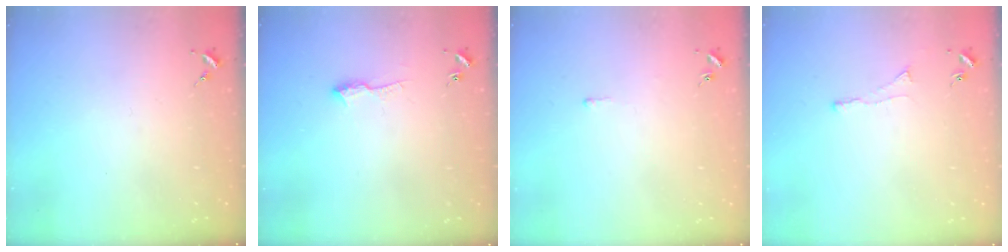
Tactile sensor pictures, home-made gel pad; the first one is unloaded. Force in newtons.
{"total": 6.9, "press": 6.8, "slide": 0.8}
{"total": 2.6, "press": 2.6, "slide": 0.4}
{"total": 2.9, "press": 2.8, "slide": 0.7}